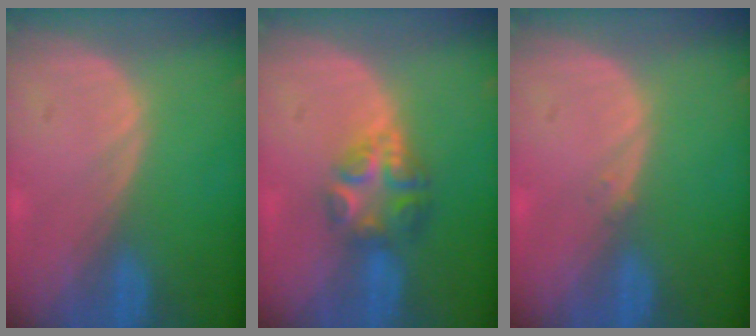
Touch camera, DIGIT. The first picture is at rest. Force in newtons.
{"total": 6.2, "press": 5.4, "slide": 2.9}
{"total": 0.6, "press": 0.5, "slide": 0.3}